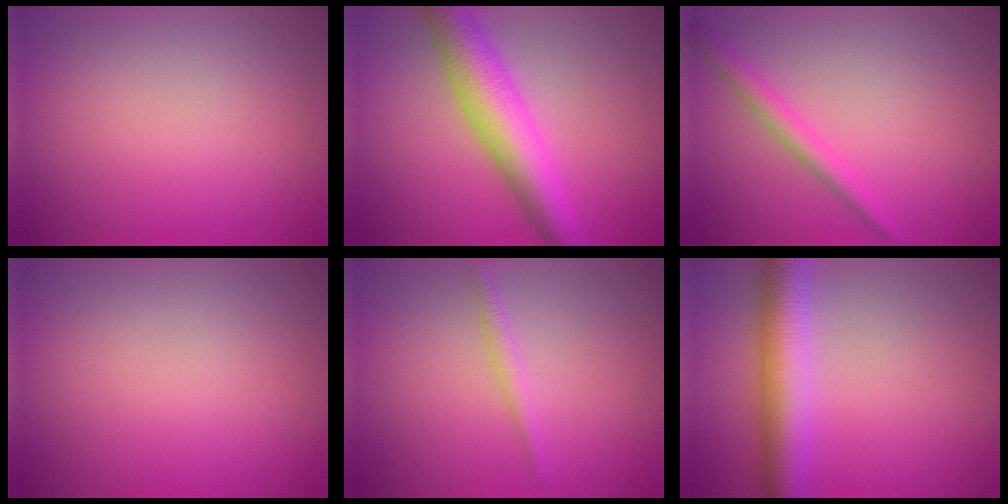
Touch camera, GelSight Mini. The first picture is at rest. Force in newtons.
{"total": 6.9, "press": 6.9, "slide": 0.1}
{"total": 2.2, "press": 2.2, "slide": 0.1}
{"total": 0.0}
{"total": 1.2, "press": 1.2, "slide": 0.1}
{"total": 6.7, "press": 6.7, "slide": 0.2}